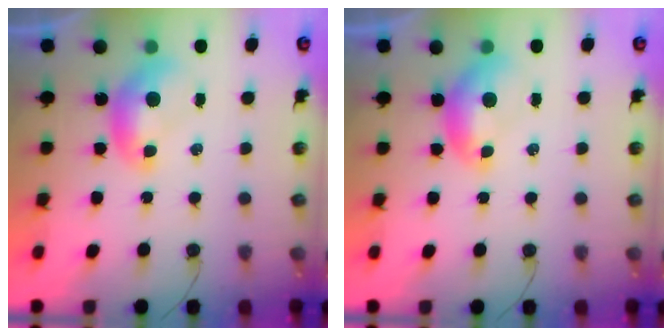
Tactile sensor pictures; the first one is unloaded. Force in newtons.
{"total": 0.0}